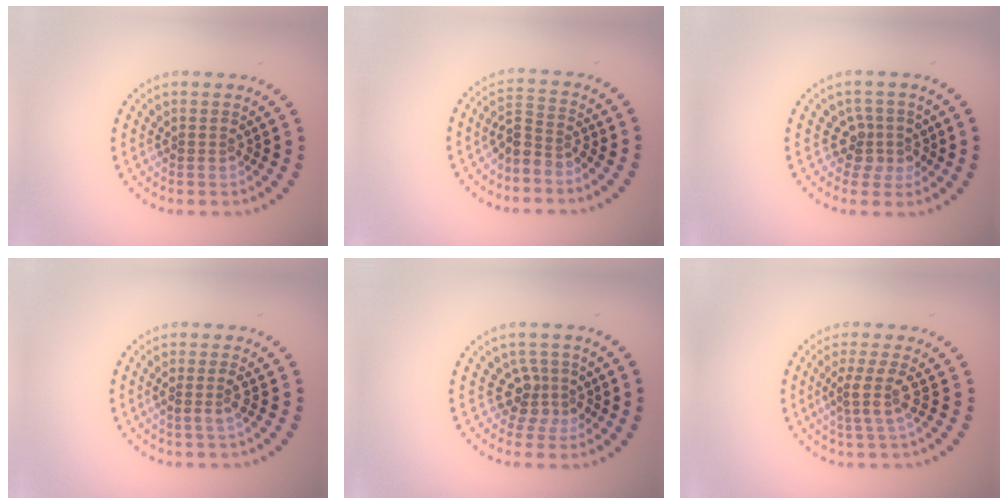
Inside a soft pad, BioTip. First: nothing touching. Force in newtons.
{"total": 2.7, "press": 2.0, "slide": 1.7}
{"total": 2.7, "press": 2.0, "slide": 1.8}
{"total": 1.4, "press": 1.3, "slide": 0.5}
{"total": 2.7, "press": 2.0, "slide": 1.8}
{"total": 2.8, "press": 2.1, "slide": 1.9}